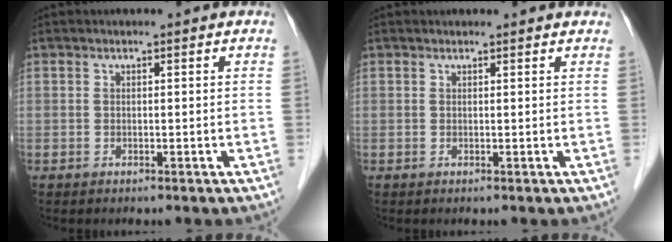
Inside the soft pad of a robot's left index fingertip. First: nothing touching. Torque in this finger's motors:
{"motor_torque": [0.20, -0.30, 0.02, 0.01]}